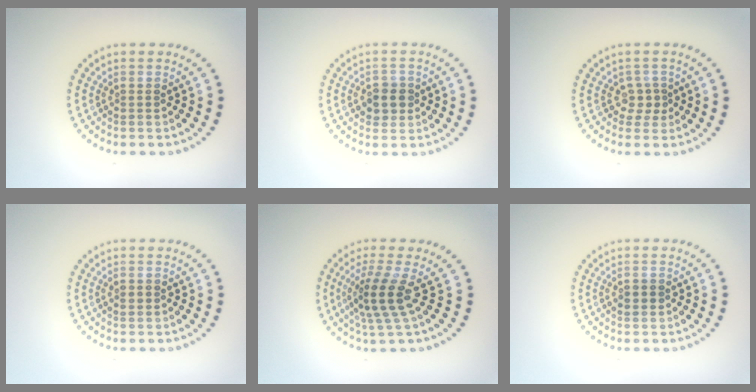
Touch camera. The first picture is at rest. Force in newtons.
{"total": 2.4, "press": 2.3, "slide": 0.7}
{"total": 1.8, "press": 1.4, "slide": 1.1}
{"total": 1.0, "press": 1.0, "slide": 0.0}
{"total": 3.8, "press": 2.8, "slide": 2.5}
{"total": 1.7, "press": 1.7, "slide": 0.1}